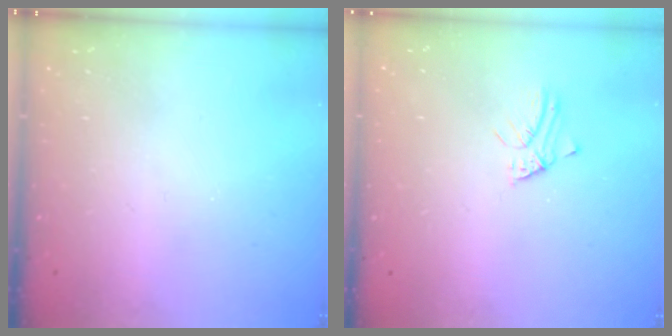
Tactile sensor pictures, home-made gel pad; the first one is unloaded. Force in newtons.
{"total": 2.1, "press": 2.1, "slide": 0.1}